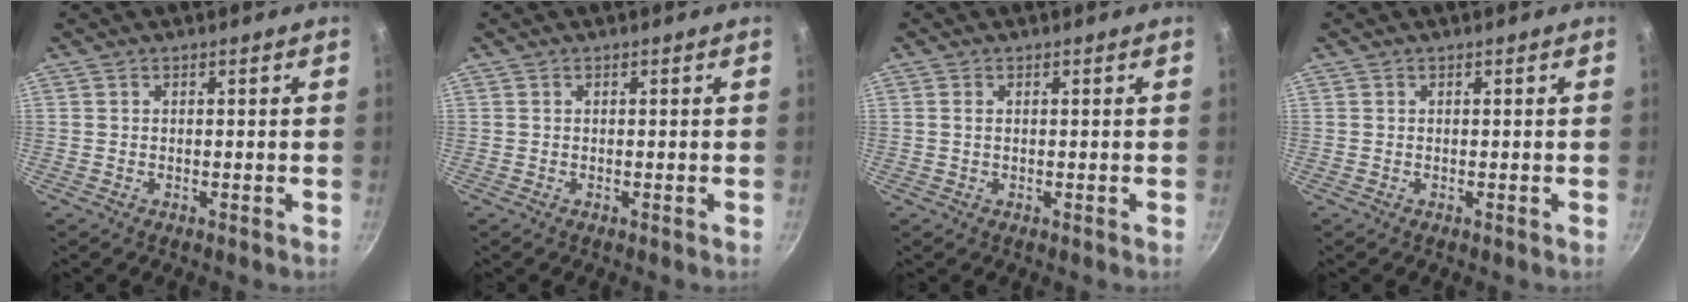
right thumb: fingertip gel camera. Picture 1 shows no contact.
{"total": 0.0}
{"total": 0.9, "force": [0.1, 0.5, 0.7], "torque": [-0.014, 0.001, 0.002]}
{"total": 0.0}